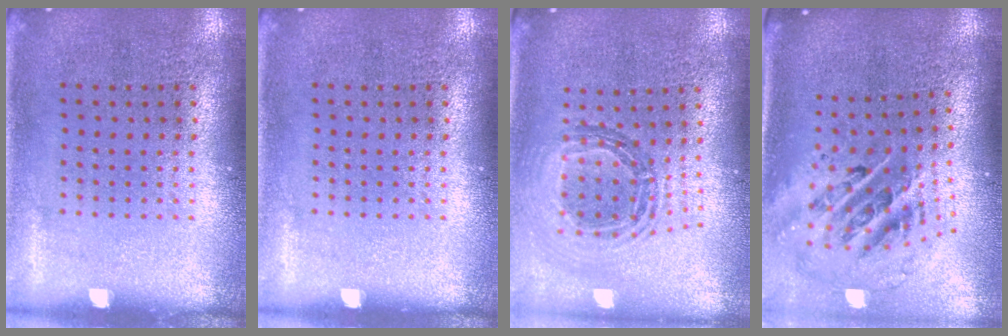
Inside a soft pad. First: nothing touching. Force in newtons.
{"total": 0.0}
{"total": 0.9, "press": 0.9, "slide": 0.2}
{"total": 2.6, "press": 1.8, "slide": 2.0}